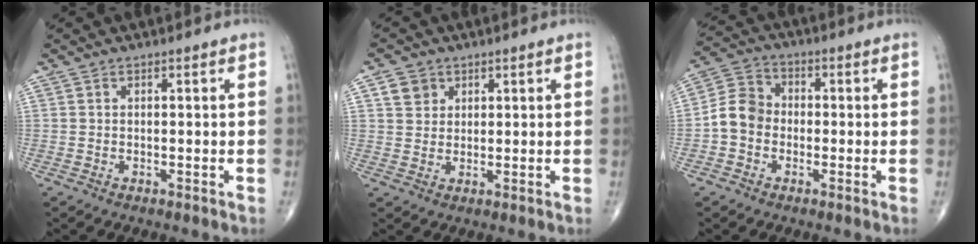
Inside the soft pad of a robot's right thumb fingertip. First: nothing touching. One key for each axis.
{"total": 3.9, "fx": 1.8, "fy": 3.3, "fz": 1.1, "tx": -0.003, "ty": -0.006, "tz": 0.031}
{"total": 7.1, "fx": -1.5, "fy": 6.0, "fz": 3.5, "tx": -0.050, "ty": 0.027, "tz": -0.043}